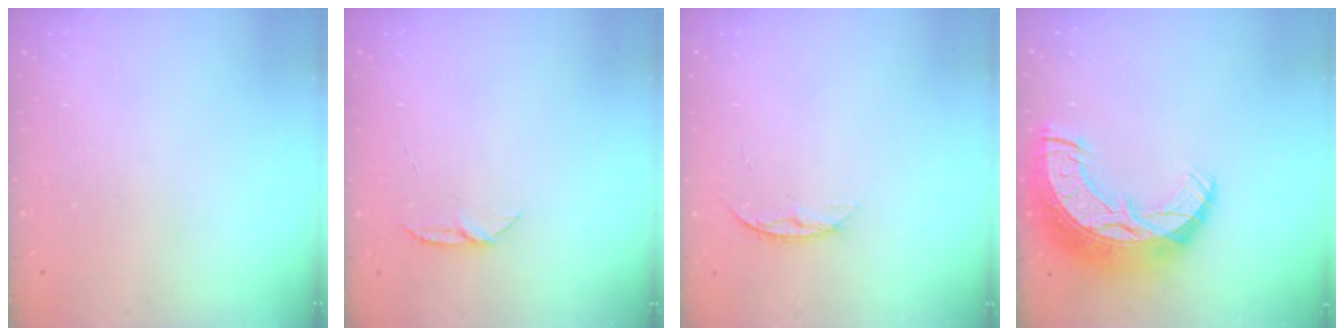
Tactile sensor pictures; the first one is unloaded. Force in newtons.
{"total": 5.1, "press": 5.1, "slide": 0.6}
{"total": 6.4, "press": 6.3, "slide": 0.8}
{"total": 19.3, "press": 19.2, "slide": 1.4}